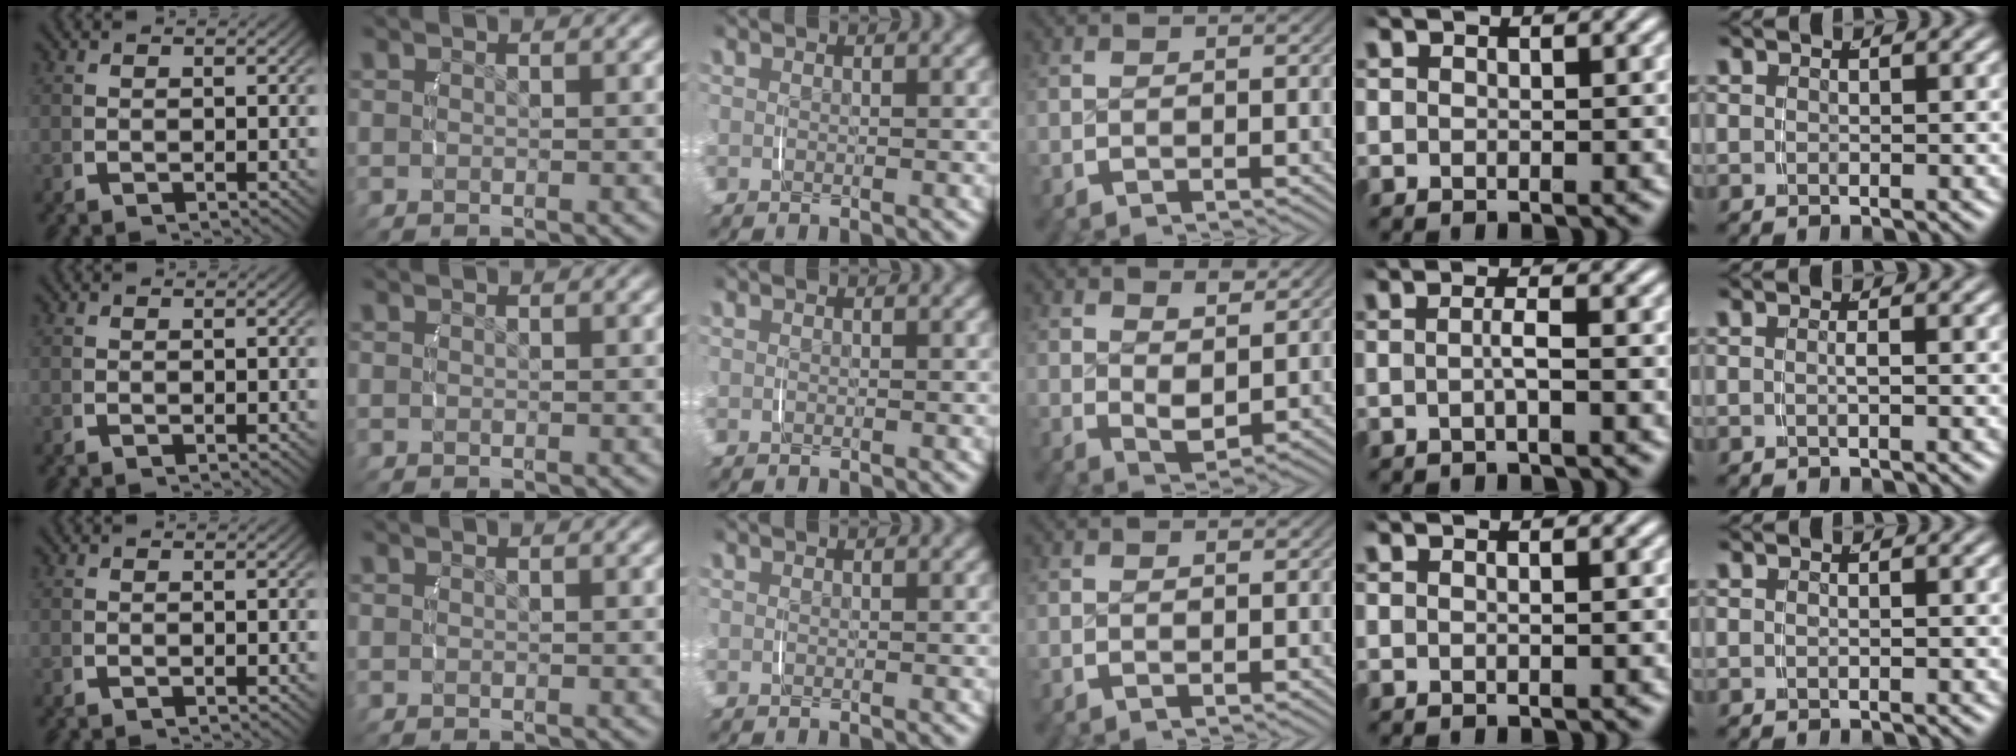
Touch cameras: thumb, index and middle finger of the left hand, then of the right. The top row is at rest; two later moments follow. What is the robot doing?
{"motion": "lift_and_place", "object": "camera"}